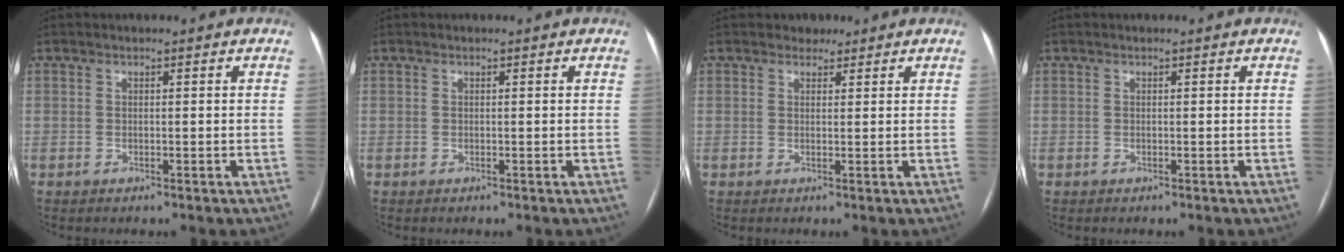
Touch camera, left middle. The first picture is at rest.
{"total": 0.0}
{"total": 1.6, "force": [1.2, 1.1, 0.0], "torque": [0.000, 0.001, 0.014]}
{"total": 0.0}